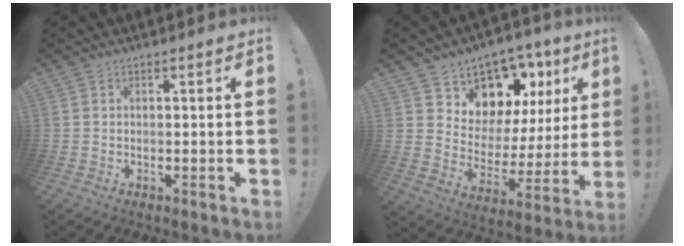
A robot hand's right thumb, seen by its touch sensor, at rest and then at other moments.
{"total": 11.3, "force": [8.5, 6.9, 3.0], "torque": [-0.038, -0.090, 0.167]}